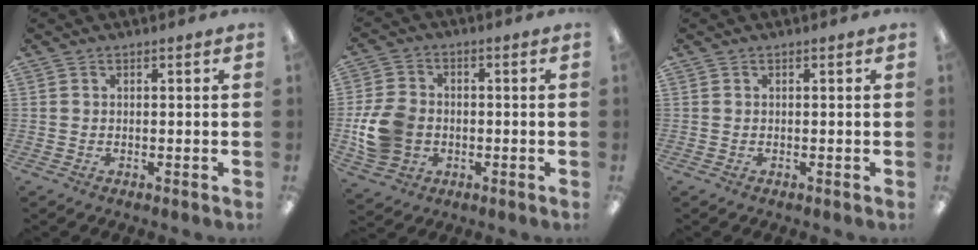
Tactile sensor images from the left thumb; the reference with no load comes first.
{"total": 11.4, "force": [-1.6, 9.0, 6.8], "torque": [-0.154, 0.016, -0.027]}
{"total": 0.0}